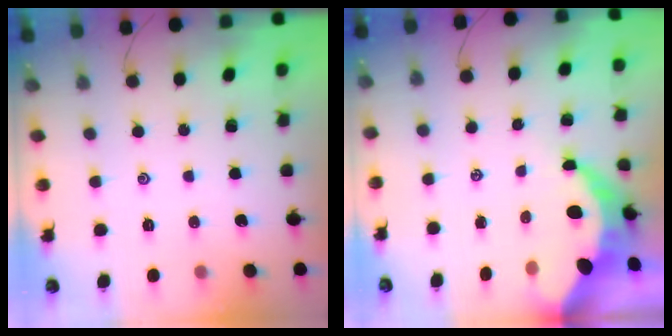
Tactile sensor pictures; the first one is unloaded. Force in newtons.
{"total": 8.5, "press": 8.5, "slide": 0.7}